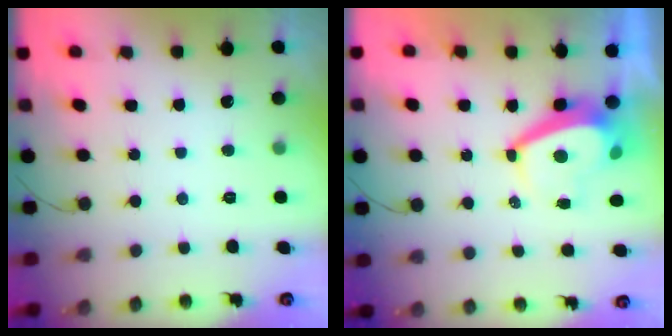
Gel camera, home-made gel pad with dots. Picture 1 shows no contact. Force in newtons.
{"total": 6.3, "press": 6.2, "slide": 0.8}